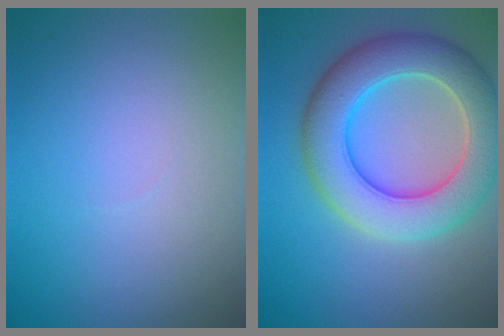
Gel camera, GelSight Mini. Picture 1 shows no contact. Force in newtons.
{"total": 8.5, "press": 8.4, "slide": 0.4}